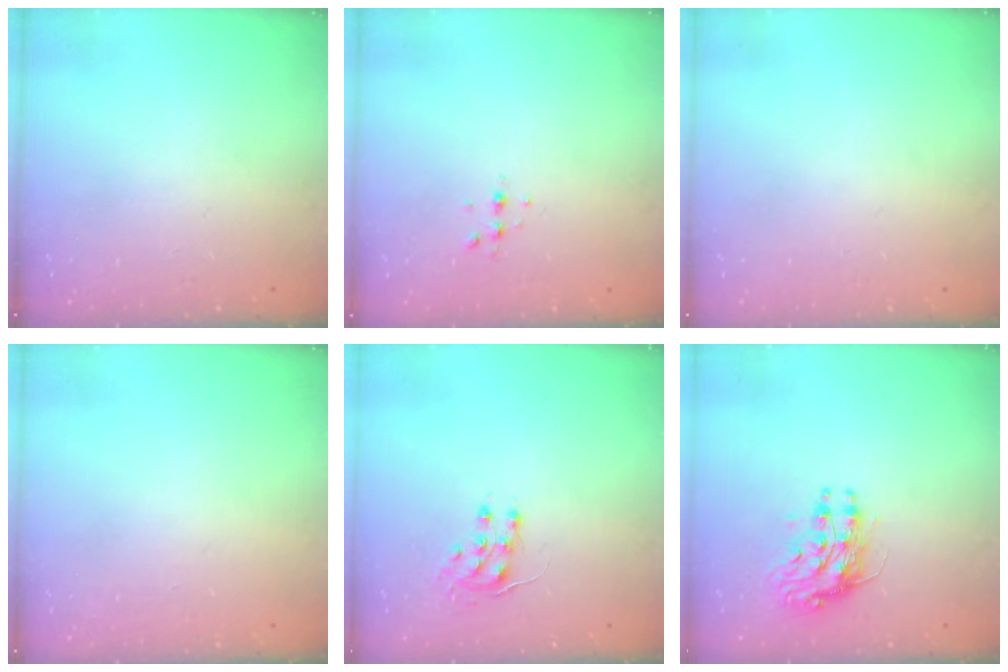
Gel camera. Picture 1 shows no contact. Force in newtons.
{"total": 3.6, "press": 3.5, "slide": 0.7}
{"total": 0.0}
{"total": 0.0}
{"total": 7.4, "press": 7.4, "slide": 0.7}
{"total": 9.2, "press": 9.2, "slide": 0.9}